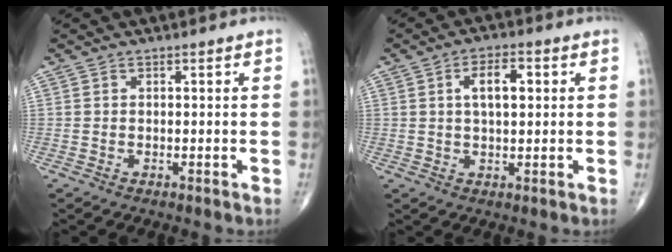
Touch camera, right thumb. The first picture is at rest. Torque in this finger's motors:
{"motor_torque": [0.32, 1.75, 0.34, -0.12, 0.15]}